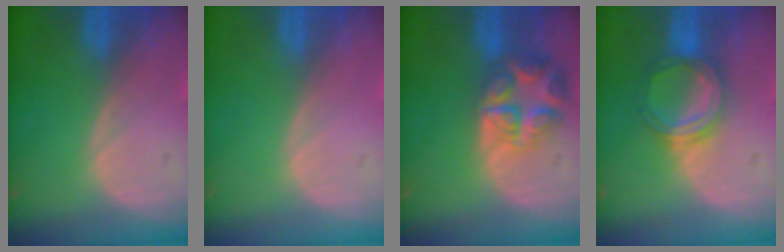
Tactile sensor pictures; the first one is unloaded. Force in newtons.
{"total": 0.0}
{"total": 8.0, "press": 7.0, "slide": 3.9}
{"total": 5.4, "press": 5.3, "slide": 0.8}